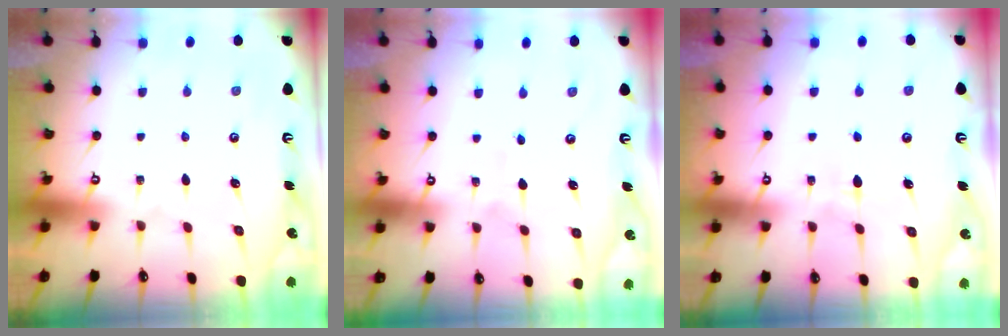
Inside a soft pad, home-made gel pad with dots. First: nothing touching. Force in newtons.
{"total": 2.2, "press": 2.0, "slide": 0.8}
{"total": 4.3, "press": 4.2, "slide": 0.6}